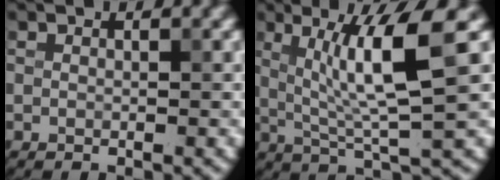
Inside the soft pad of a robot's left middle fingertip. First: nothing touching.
{"total": 7.3, "force": [1.8, 0.9, 7.0], "torque": [-0.129, 0.000, 0.036]}